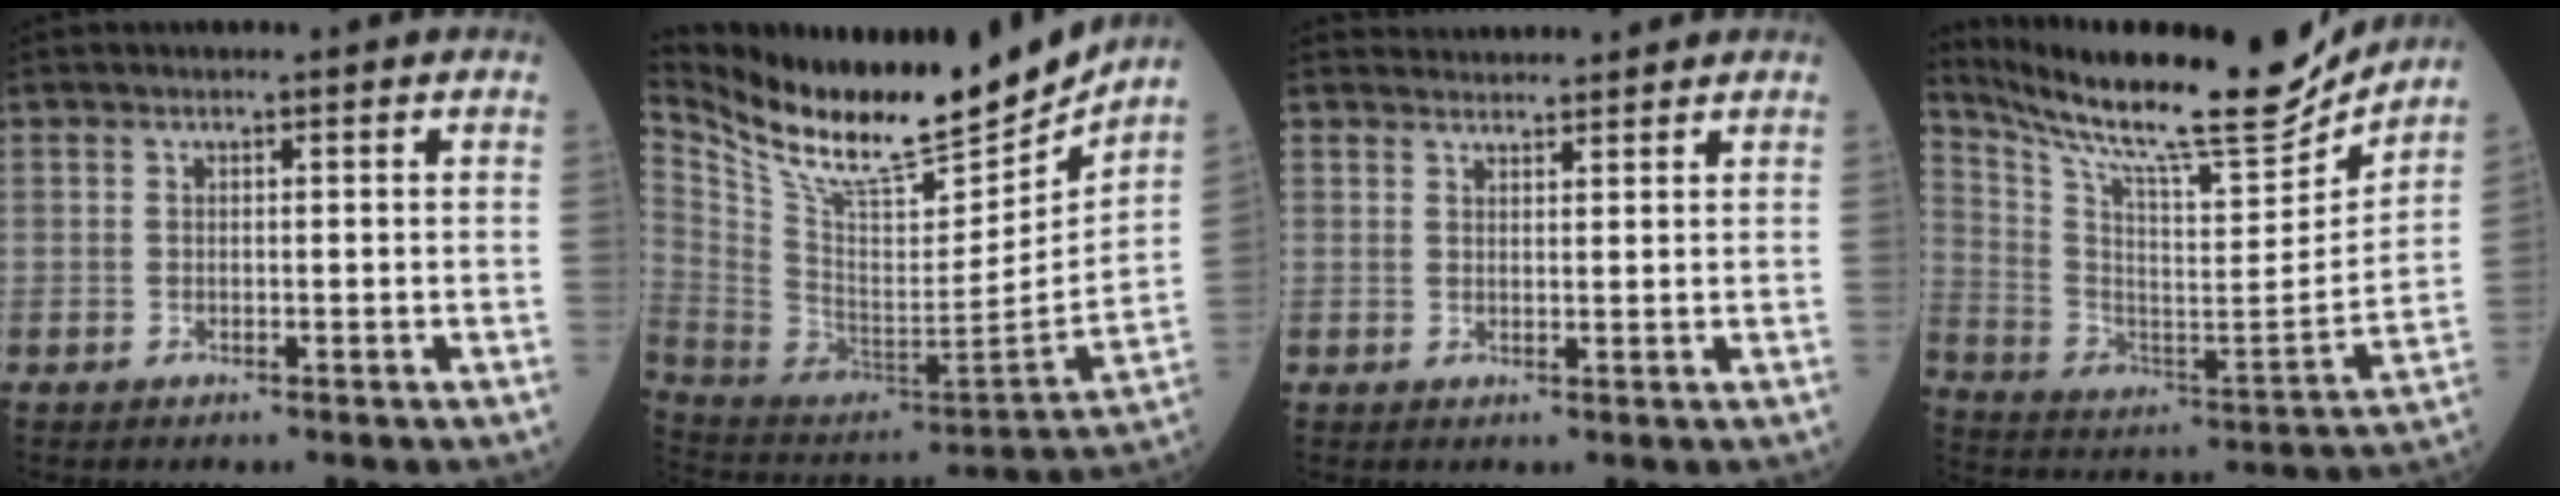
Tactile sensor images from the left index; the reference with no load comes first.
{"total": 23.4, "force": [20.3, 3.9, 11.1], "torque": [-0.207, -0.041, 0.339]}
{"total": 4.5, "force": [4.4, 0.5, 0.2], "torque": [-0.006, 0.022, 0.064]}
{"total": 23.3, "force": [21.0, 1.6, 9.9], "torque": [-0.190, -0.059, 0.329]}